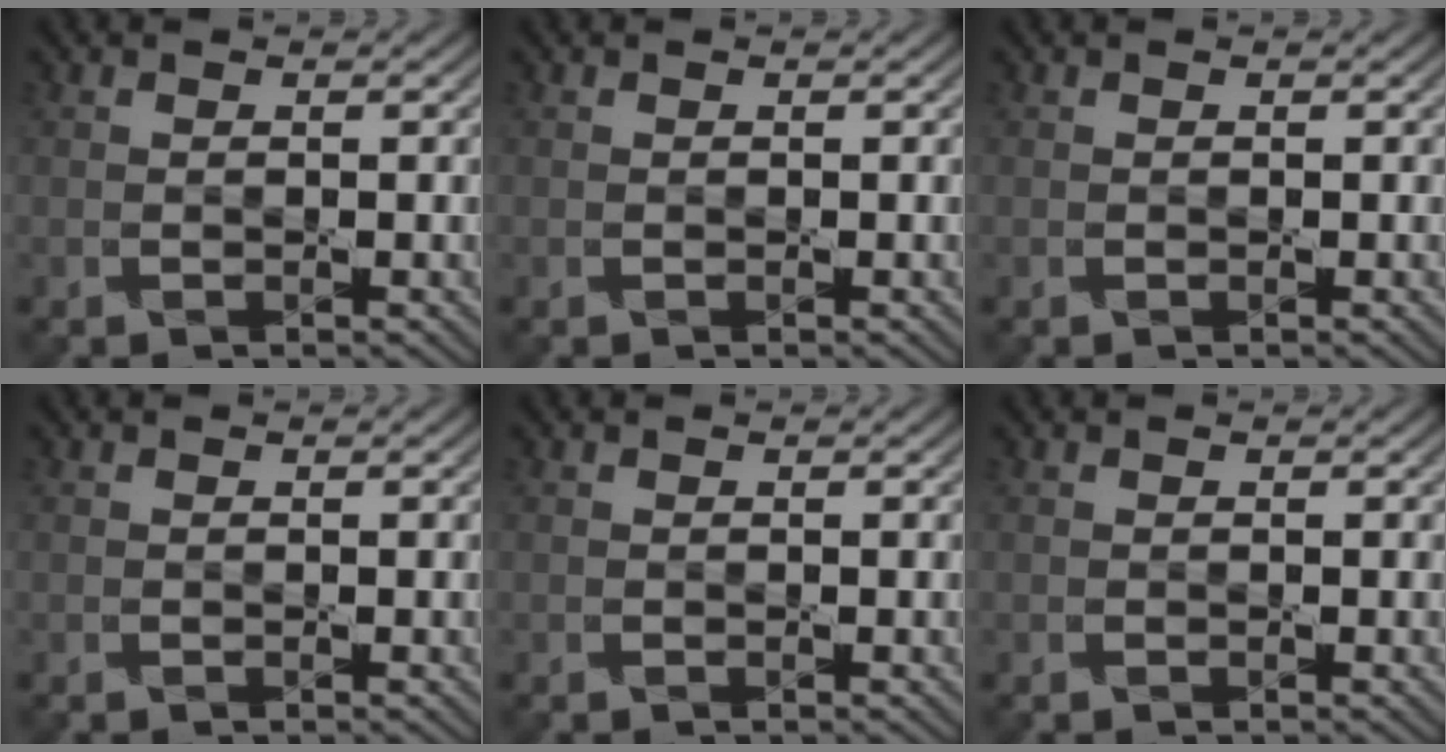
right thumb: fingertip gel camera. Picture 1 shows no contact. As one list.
[{"total": 0.0}, {"total": 0.0}, {"total": 0.0}, {"total": 0.0}, {"total": 0.0}]